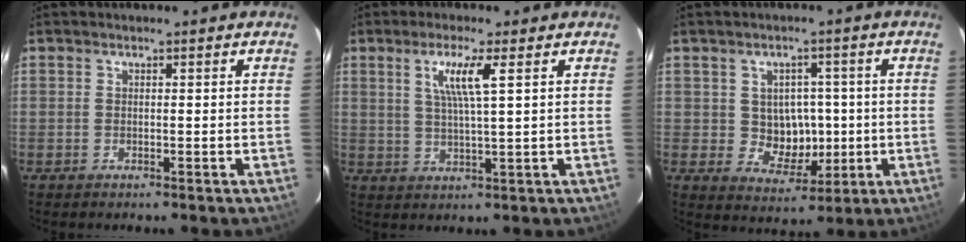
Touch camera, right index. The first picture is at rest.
{"total": 5.8, "force": [2.3, -0.3, 5.3], "torque": [-0.101, -0.002, 0.043]}
{"total": 7.0, "force": [-0.1, 6.2, 3.2], "torque": [-0.059, 0.008, 0.012]}